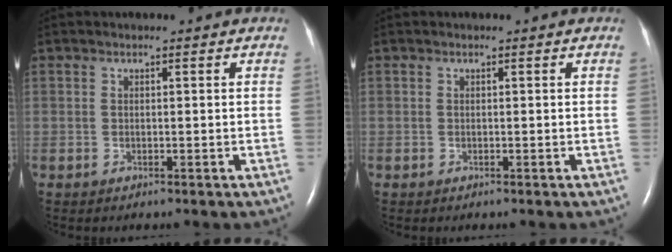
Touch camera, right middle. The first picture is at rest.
{"total": 0.0}